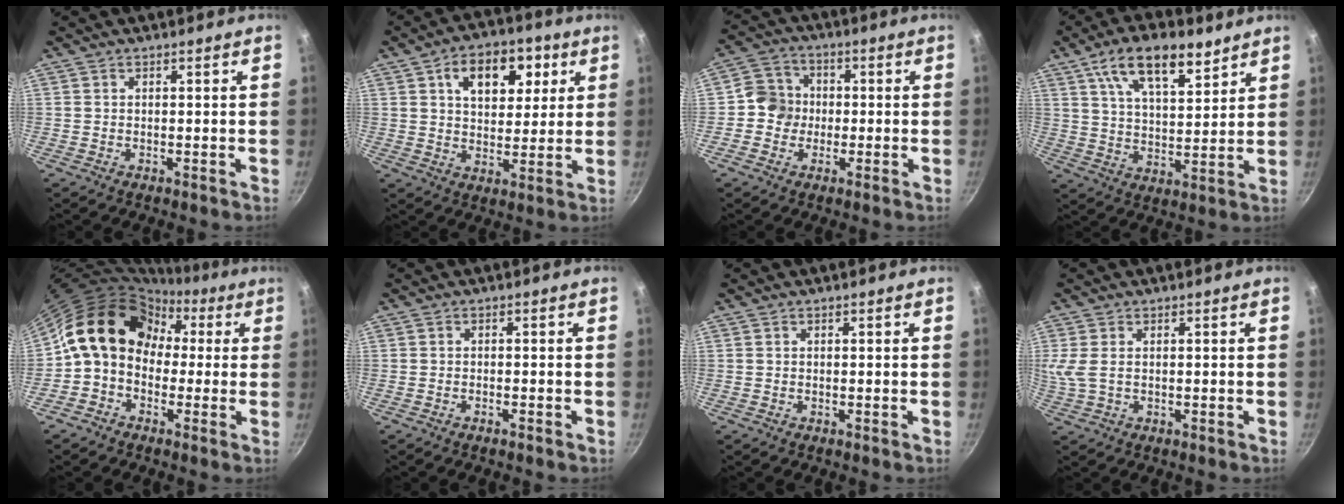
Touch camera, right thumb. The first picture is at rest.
{"total": 12.9, "force": [4.8, 8.2, 8.7], "torque": [-0.084, -0.007, 0.068]}
{"total": 6.4, "force": [-0.9, 6.1, 2.0], "torque": [-0.001, 0.019, -0.034]}
{"total": 14.0, "force": [8.4, 5.9, 9.5], "torque": [-0.136, -0.032, 0.144]}
{"total": 14.3, "force": [1.2, 11.6, 8.3], "torque": [-0.106, 0.045, -0.006]}
{"total": 0.8, "force": [-0.7, 0.1, 0.5], "torque": [-0.016, 0.006, -0.011]}
{"total": 0.0}
{"total": 4.2, "force": [0.6, 2.4, 3.4], "torque": [-0.077, 0.000, 0.015]}